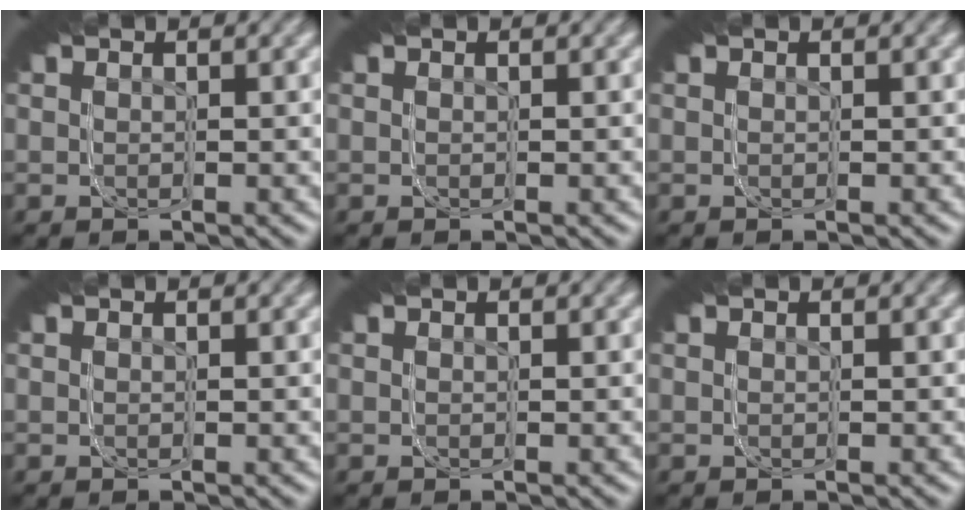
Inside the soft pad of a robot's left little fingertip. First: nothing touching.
{"total": 0.0}
{"total": 0.0}
{"total": 0.0}
{"total": 0.0}
{"total": 0.0}